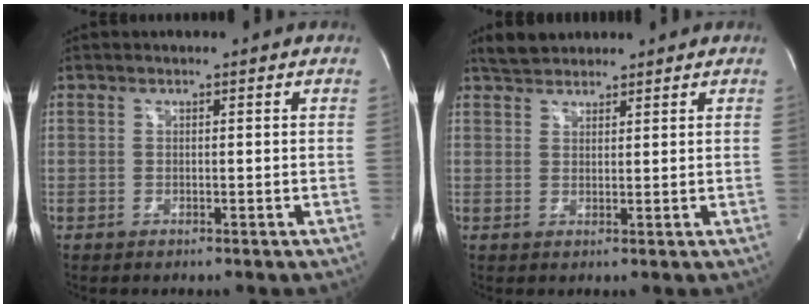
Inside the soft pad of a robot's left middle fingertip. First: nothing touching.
{"total": 3.8, "force": [3.4, 1.4, 0.8], "torque": [-0.022, 0.021, 0.063]}